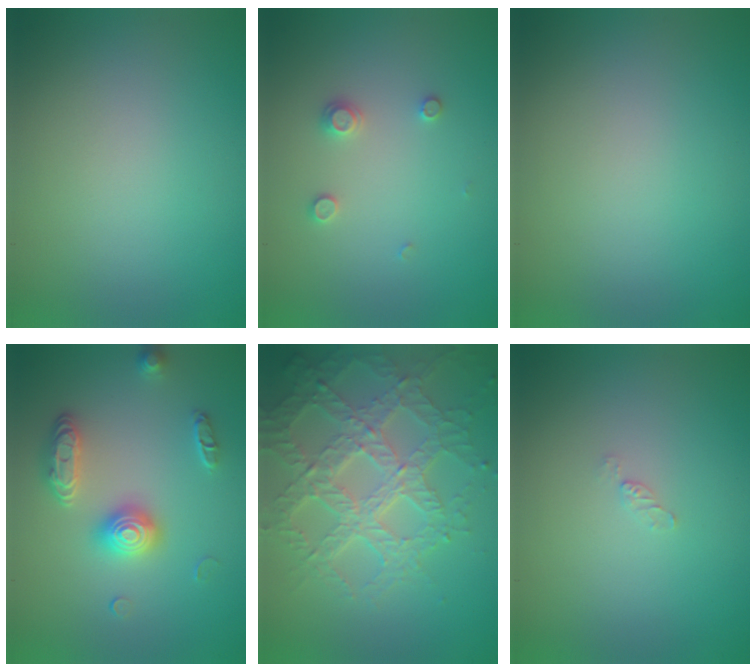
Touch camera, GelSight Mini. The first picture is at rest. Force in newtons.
{"total": 1.3, "press": 1.3, "slide": 0.2}
{"total": 0.0}
{"total": 3.0, "press": 3.0, "slide": 0.4}
{"total": 7.0, "press": 5.1, "slide": 4.8}
{"total": 0.6, "press": 0.6, "slide": 0.1}